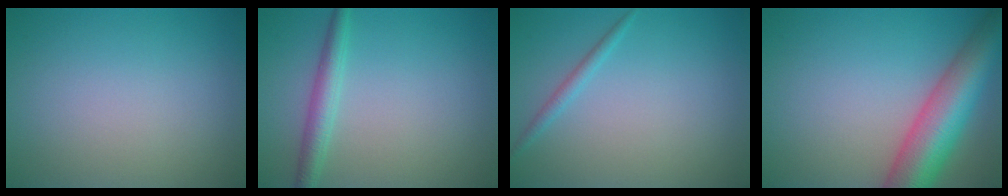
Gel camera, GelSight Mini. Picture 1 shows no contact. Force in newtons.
{"total": 2.4, "press": 2.4, "slide": 0.1}
{"total": 1.1, "press": 1.1, "slide": 0.0}
{"total": 9.2, "press": 9.2, "slide": 0.5}